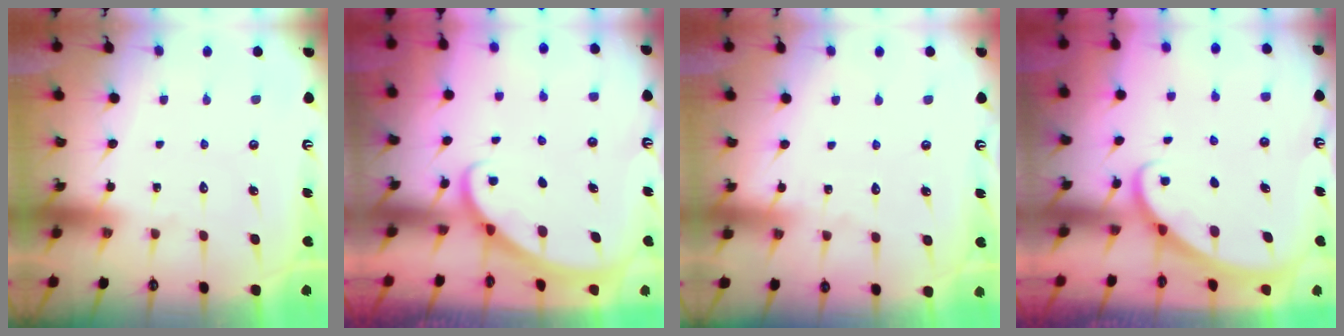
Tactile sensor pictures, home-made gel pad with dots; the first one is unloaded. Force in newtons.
{"total": 1.9, "press": 1.9, "slide": 0.1}
{"total": 2.4, "press": 2.4, "slide": 0.3}
{"total": 1.9, "press": 1.9, "slide": 0.1}